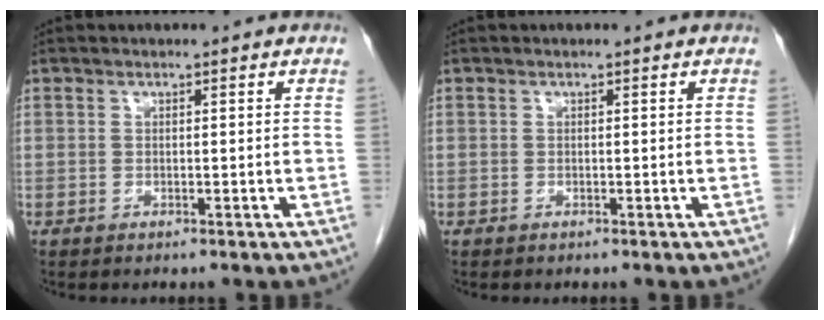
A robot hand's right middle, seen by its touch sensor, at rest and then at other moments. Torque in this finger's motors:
{"motor_torque": [-0.08, -0.19, -0.05, -0.01]}